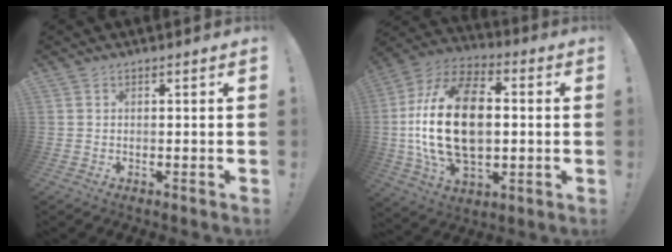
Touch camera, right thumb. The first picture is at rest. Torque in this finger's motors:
{"motor_torque": [2.19, 2.82, 1.68, -1.09, 0.79]}